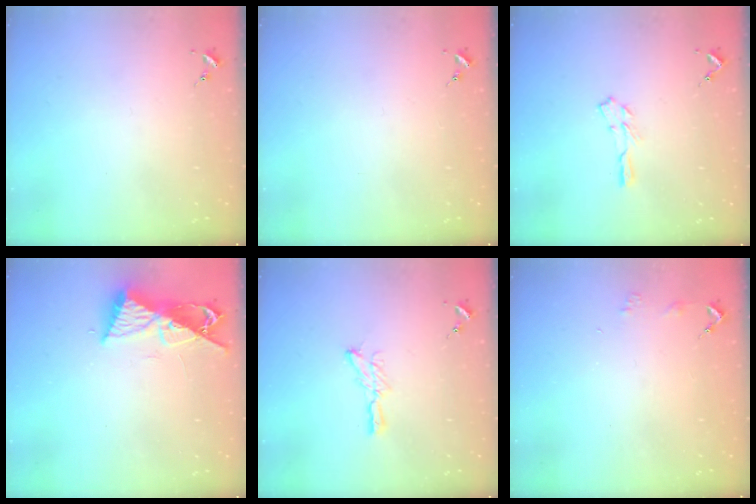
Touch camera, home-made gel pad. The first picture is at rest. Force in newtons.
{"total": 0.0}
{"total": 4.0, "press": 3.9, "slide": 0.4}
{"total": 9.4, "press": 9.3, "slide": 1.4}
{"total": 6.6, "press": 6.6, "slide": 0.2}
{"total": 3.2, "press": 3.2, "slide": 0.3}